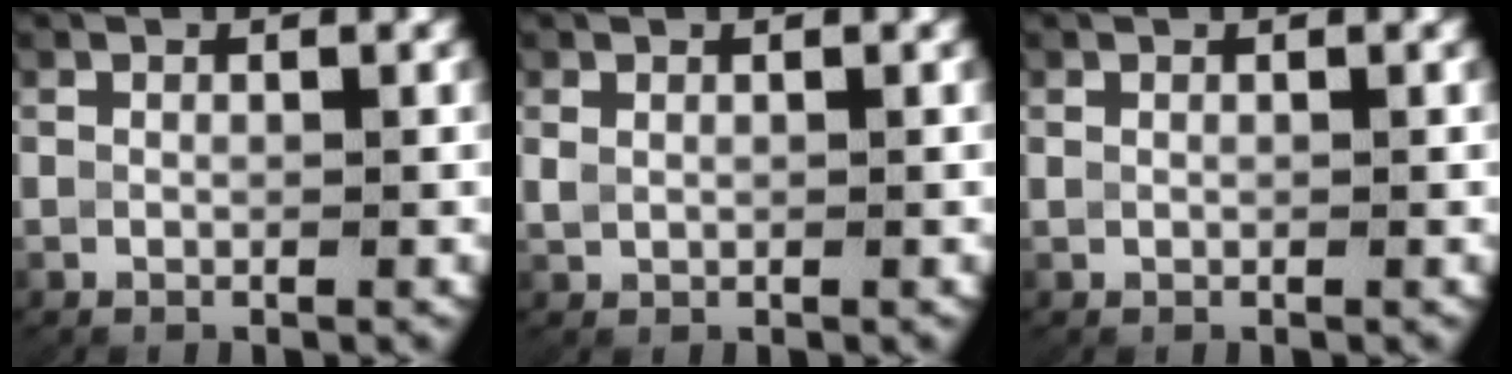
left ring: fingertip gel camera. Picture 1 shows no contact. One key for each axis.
{"total": 0.8, "fx": -0.1, "fy": 0.7, "fz": 0.4, "tx": -0.015, "ty": -0.002, "tz": 0.006}
{"total": 0.0}